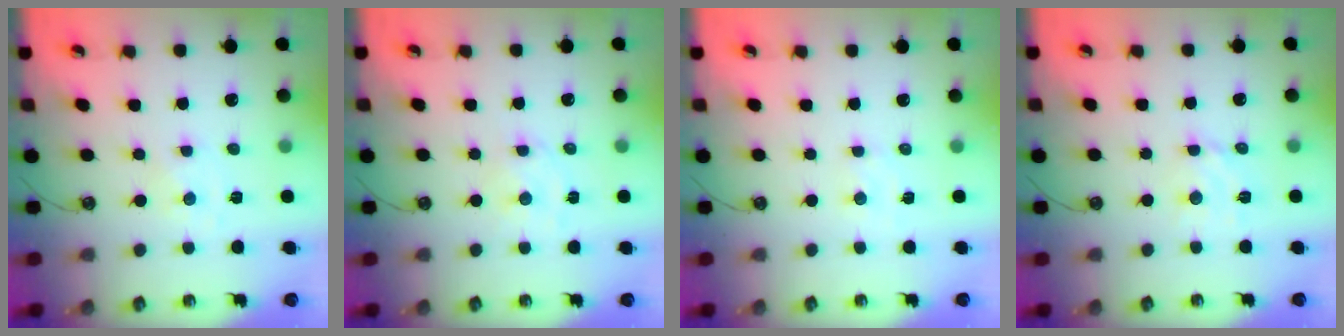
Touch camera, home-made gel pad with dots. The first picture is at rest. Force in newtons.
{"total": 2.6, "press": 2.6, "slide": 0.6}
{"total": 3.5, "press": 3.4, "slide": 0.5}
{"total": 6.0, "press": 6.0, "slide": 0.3}